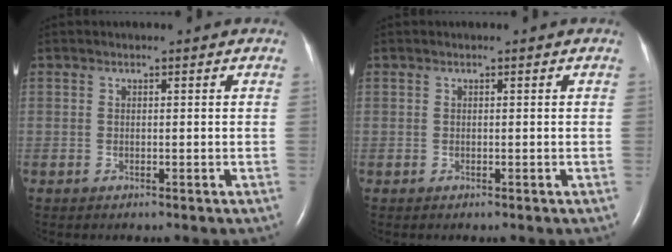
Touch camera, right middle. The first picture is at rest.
{"total": 0.0}